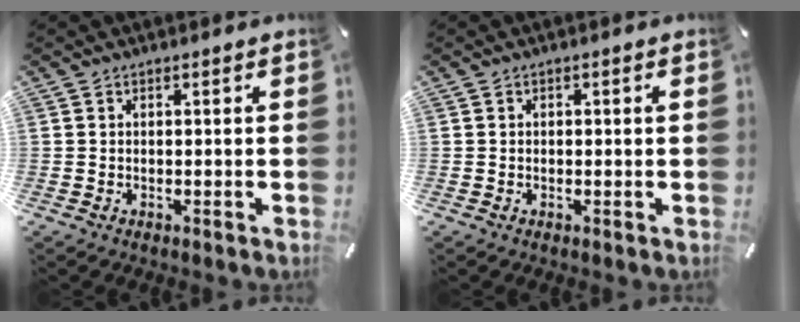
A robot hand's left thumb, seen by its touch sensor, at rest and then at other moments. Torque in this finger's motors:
{"motor_torque": [-0.22, -0.52, -0.02, 0.09, 0.00]}